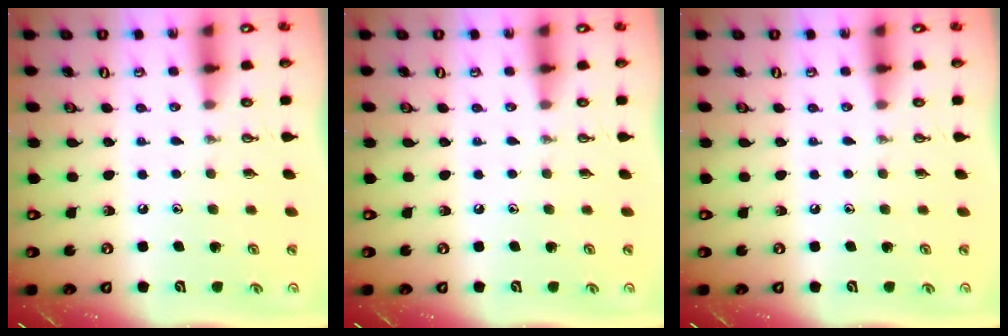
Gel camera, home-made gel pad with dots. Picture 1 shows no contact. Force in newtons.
{"total": 0.0}
{"total": 0.0}